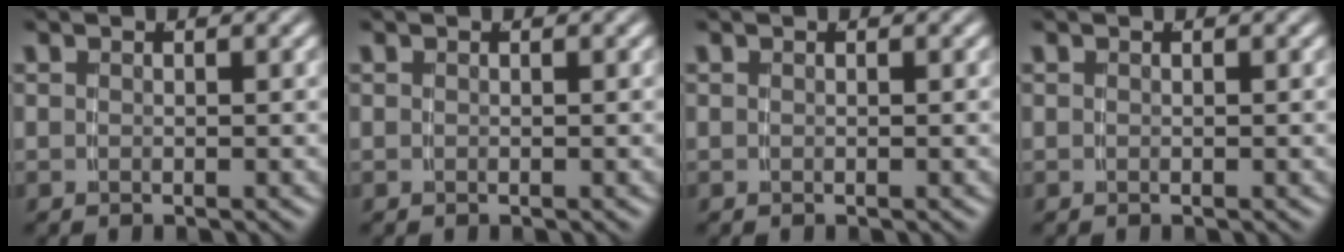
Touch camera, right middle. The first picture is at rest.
{"total": 0.0}
{"total": 0.0}
{"total": 0.0}